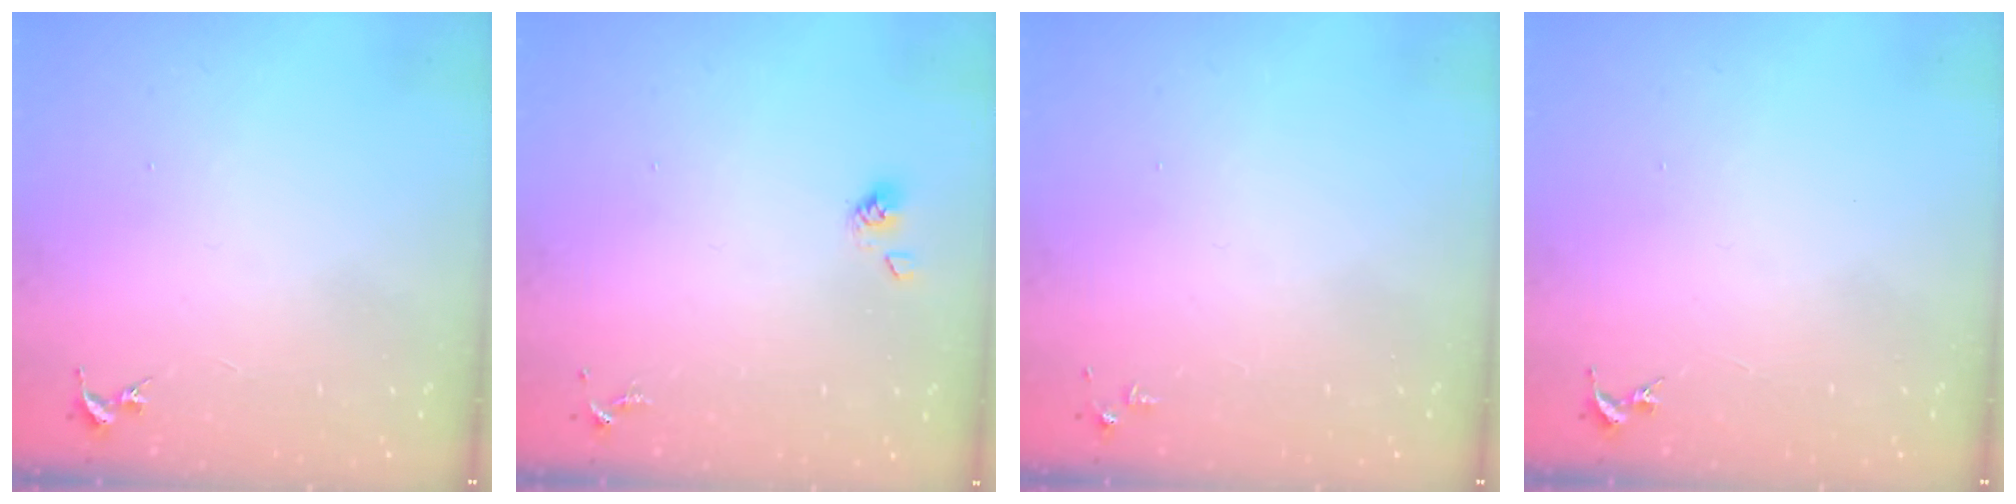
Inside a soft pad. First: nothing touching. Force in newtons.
{"total": 4.6, "press": 4.1, "slide": 2.2}
{"total": 2.8, "press": 2.8, "slide": 0.4}
{"total": 0.0}